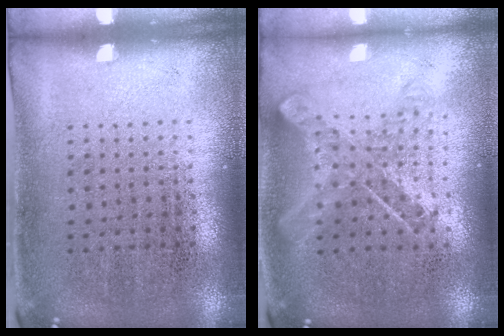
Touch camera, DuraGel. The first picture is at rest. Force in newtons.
{"total": 0.9, "press": 0.9, "slide": 0.2}